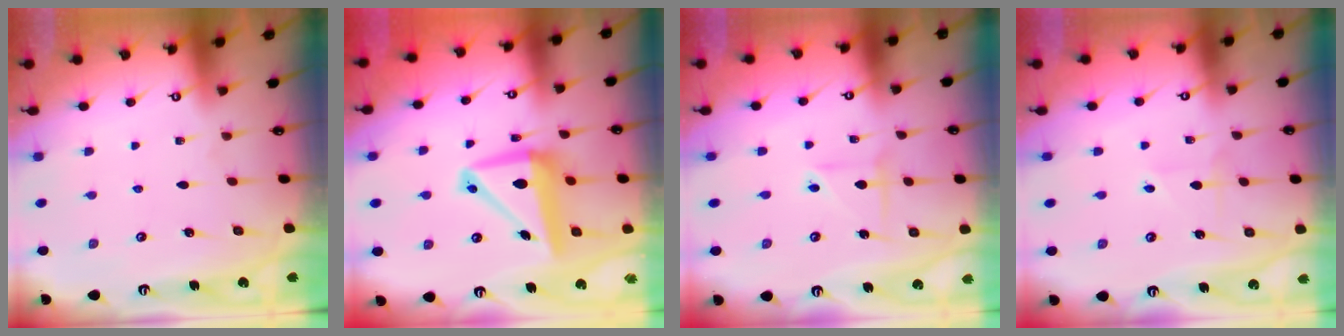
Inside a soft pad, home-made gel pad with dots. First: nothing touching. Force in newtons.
{"total": 11.1, "press": 10.8, "slide": 2.2}
{"total": 3.3, "press": 3.0, "slide": 1.4}
{"total": 3.2, "press": 3.2, "slide": 0.5}